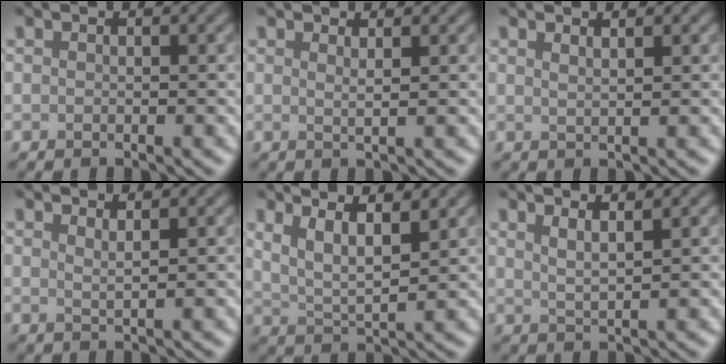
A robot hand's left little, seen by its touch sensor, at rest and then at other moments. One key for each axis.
{"total": 1.2, "fx": 0.7, "fy": 0.3, "fz": 0.9, "tx": -0.006, "ty": -0.001, "tz": 0.009}
{"total": 1.3, "fx": 1.0, "fy": 0.4, "fz": 0.8, "tx": -0.005, "ty": 0.003, "tz": 0.010}
{"total": 1.3, "fx": 1.0, "fy": 0.3, "fz": 0.8, "tx": -0.007, "ty": 0.000, "tz": 0.014}
{"total": 5.4, "fx": 3.2, "fy": 1.6, "fz": 4.1, "tx": -0.074, "ty": 0.011, "tz": 0.048}
{"total": 3.0, "fx": 2.1, "fy": 0.8, "fz": 1.9, "tx": -0.019, "ty": 0.010, "tz": 0.021}